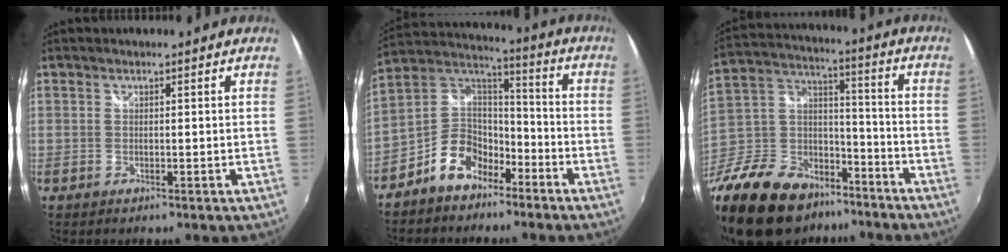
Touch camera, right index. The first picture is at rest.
{"total": 11.7, "force": [-7.3, 7.5, 5.2], "torque": [-0.122, 0.045, -0.128]}
{"total": 28.6, "force": [-19.4, 16.1, 13.4], "torque": [-0.318, 0.033, -0.307]}